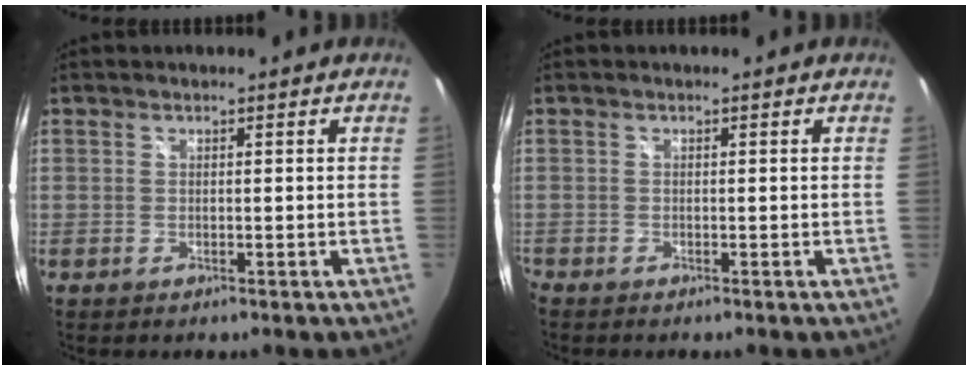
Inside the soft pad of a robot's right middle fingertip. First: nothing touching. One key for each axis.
{"total": 0.6, "fx": -0.6, "fy": -0.1, "fz": 0.2, "tx": -0.002, "ty": -0.004, "tz": -0.015}